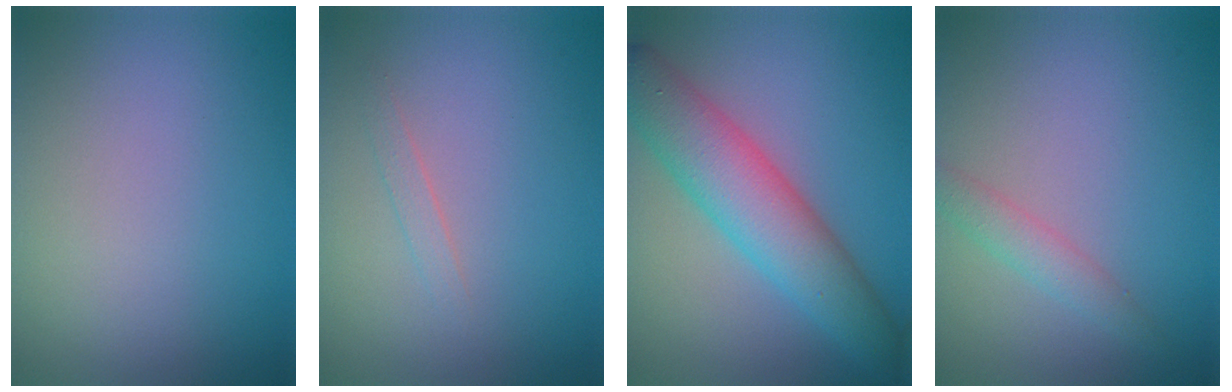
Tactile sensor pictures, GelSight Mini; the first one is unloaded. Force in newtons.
{"total": 0.9, "press": 0.9, "slide": 0.0}
{"total": 7.1, "press": 7.1, "slide": 0.4}
{"total": 1.9, "press": 1.9, "slide": 0.1}